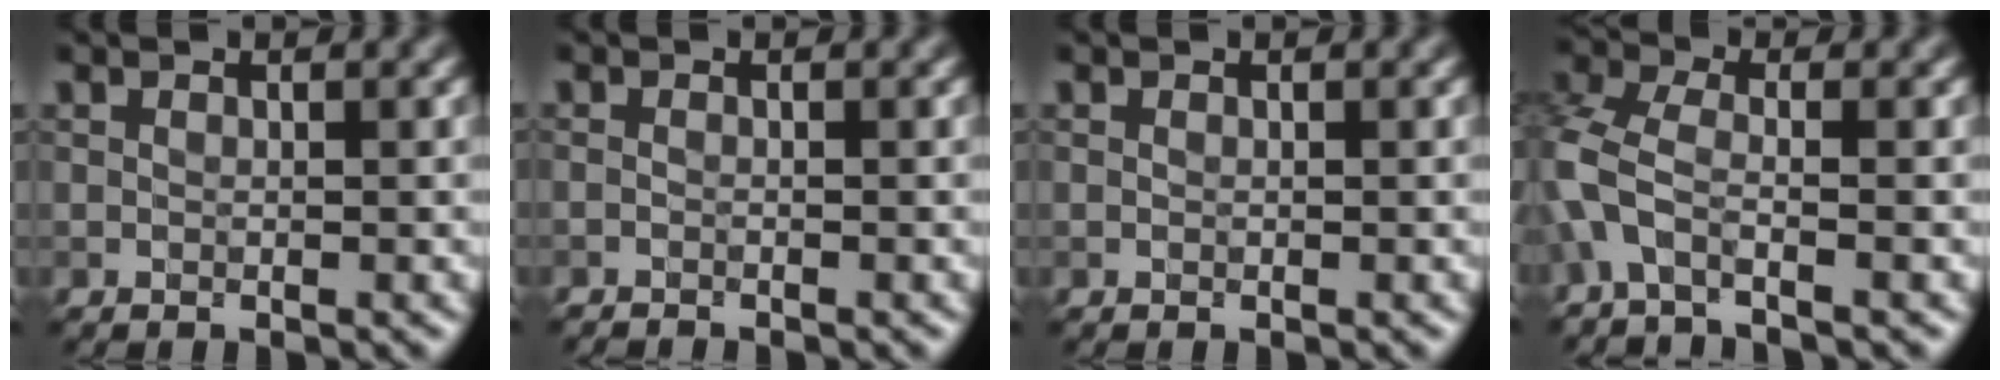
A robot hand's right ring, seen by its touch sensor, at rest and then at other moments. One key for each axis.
{"total": 0.9, "fx": -0.8, "fy": 0.1, "fz": 0.3, "tx": -0.001, "ty": -0.009, "tz": -0.017}
{"total": 0.0}
{"total": 4.3, "fx": -2.0, "fy": 1.6, "fz": 3.4, "tx": -0.091, "ty": -0.007, "tz": -0.056}